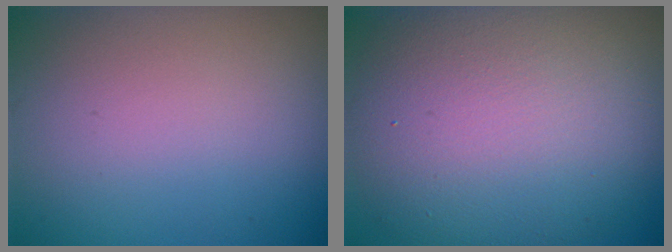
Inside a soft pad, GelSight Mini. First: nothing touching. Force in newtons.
{"total": 11.9, "press": 11.9, "slide": 0.8}